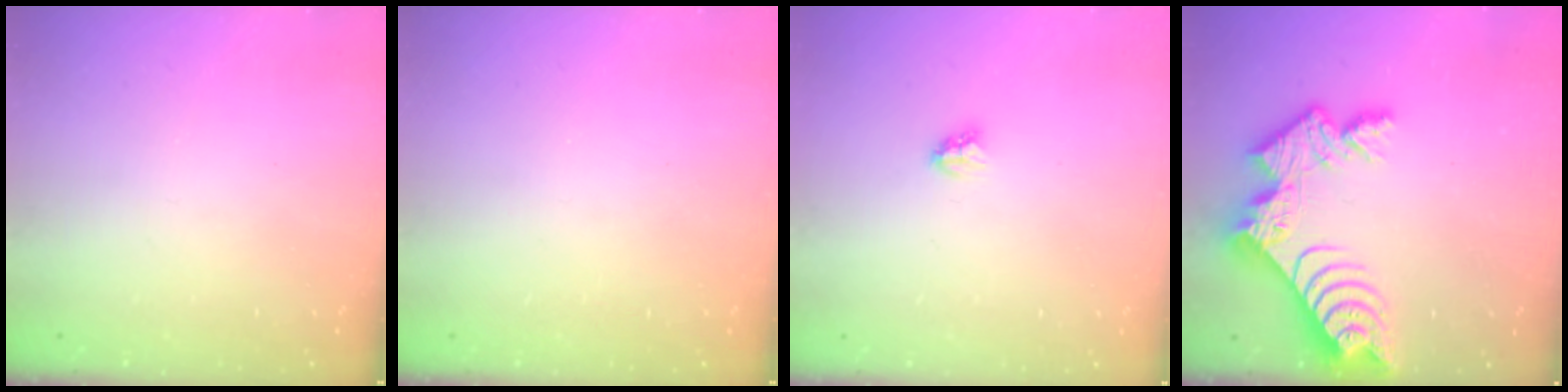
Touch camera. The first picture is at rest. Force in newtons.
{"total": 0.0}
{"total": 2.8, "press": 2.8, "slide": 0.3}
{"total": 12.9, "press": 12.9, "slide": 1.0}